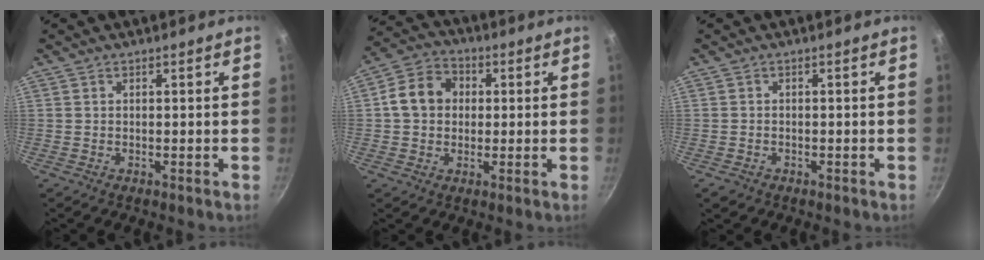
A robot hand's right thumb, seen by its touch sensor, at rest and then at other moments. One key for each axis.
{"total": 9.3, "fx": 0.8, "fy": 7.7, "fz": 5.1, "tx": -0.076, "ty": 0.022, "tz": 0.003}
{"total": 1.5, "fx": -0.9, "fy": 1.2, "fz": 0.3, "tx": -0.009, "ty": 0.003, "tz": -0.013}